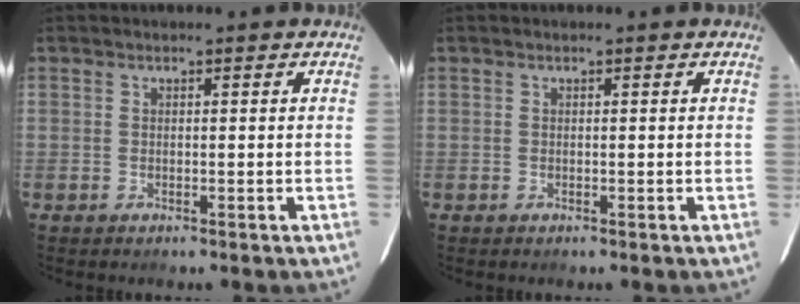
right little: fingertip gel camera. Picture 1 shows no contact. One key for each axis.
{"total": 0.0}